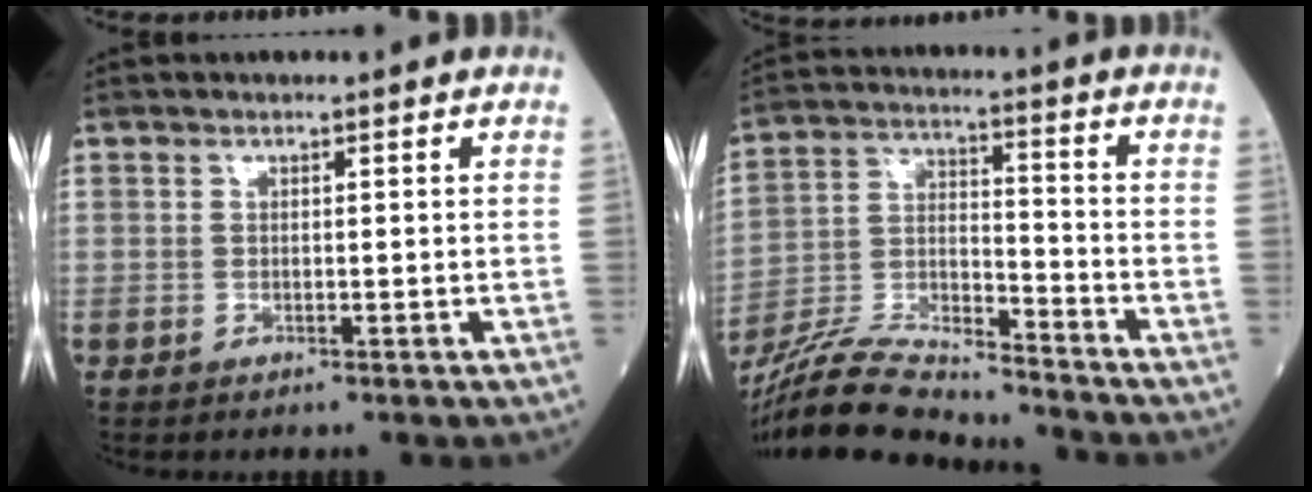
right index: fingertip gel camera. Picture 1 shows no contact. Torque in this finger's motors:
{"motor_torque": [0.33, -1.08, -0.48, -0.21]}